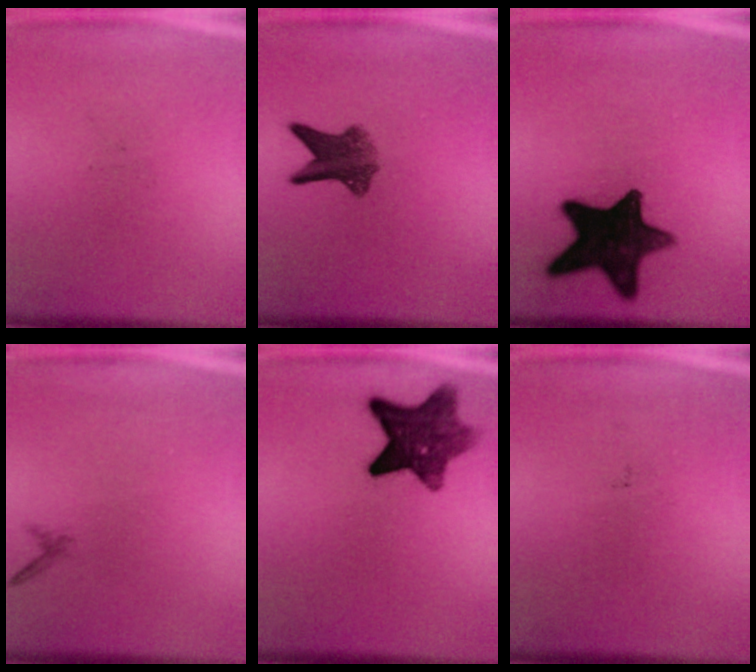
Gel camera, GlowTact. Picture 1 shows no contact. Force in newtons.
{"total": 6.5}
{"total": 16.0}
{"total": 0.6}
{"total": 9.7}
{"total": 0.0}